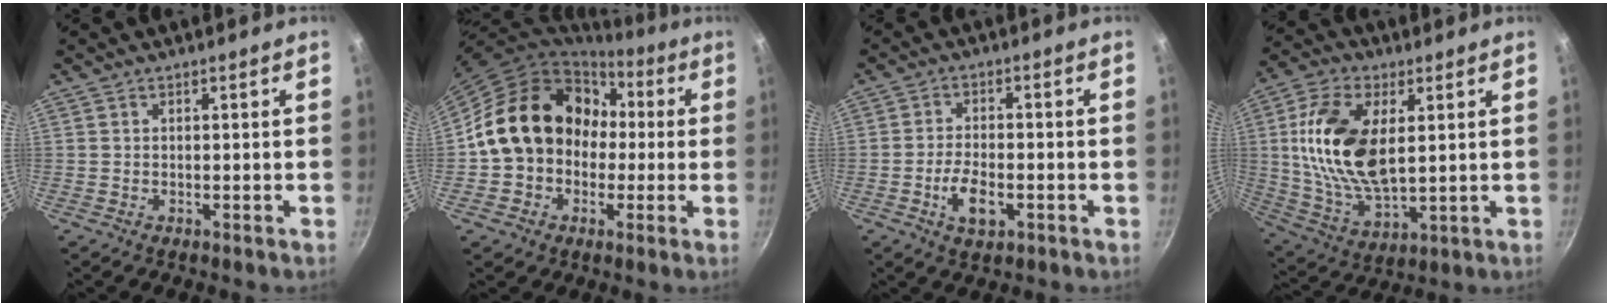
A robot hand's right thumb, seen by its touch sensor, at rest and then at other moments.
{"total": 18.6, "force": [0.5, 15.3, 10.4], "torque": [-0.141, 0.058, 0.009]}
{"total": 6.4, "force": [-2.3, 3.2, 5.1], "torque": [-0.090, 0.013, -0.041]}
{"total": 18.0, "force": [3.4, 9.7, 14.8], "torque": [-0.278, -0.007, 0.070]}